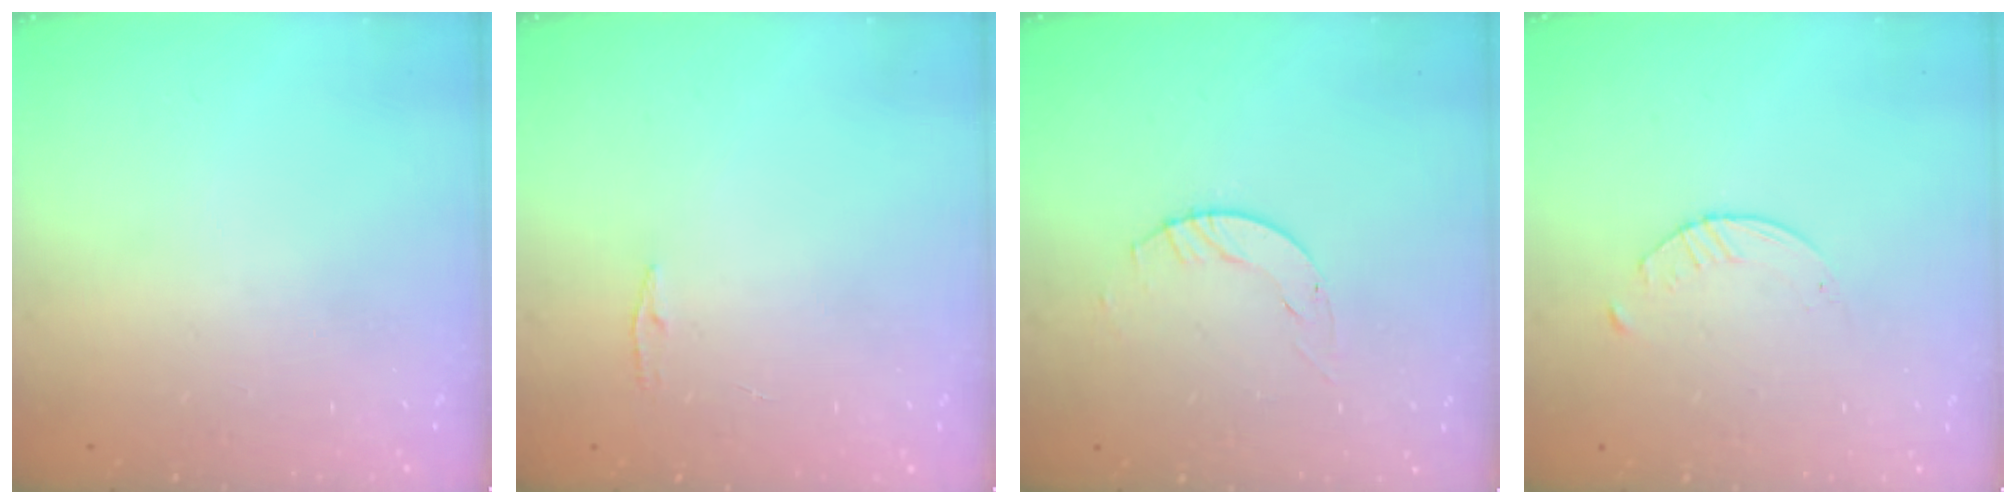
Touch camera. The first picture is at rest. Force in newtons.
{"total": 3.8, "press": 3.7, "slide": 0.5}
{"total": 2.9, "press": 2.9, "slide": 0.4}
{"total": 2.0, "press": 2.0, "slide": 0.3}